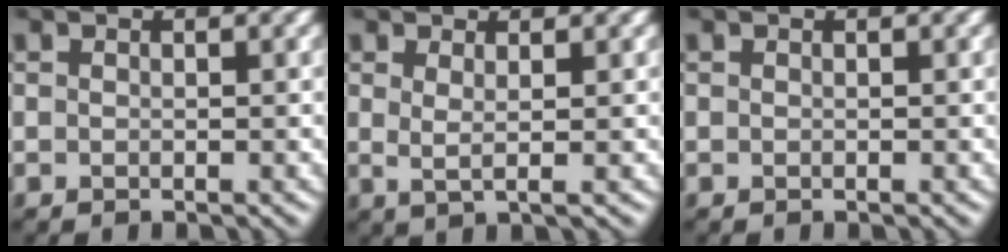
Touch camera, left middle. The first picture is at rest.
{"total": 1.4, "force": [0.5, 0.0, 1.3], "torque": [-0.025, -0.009, 0.010]}
{"total": 0.0}